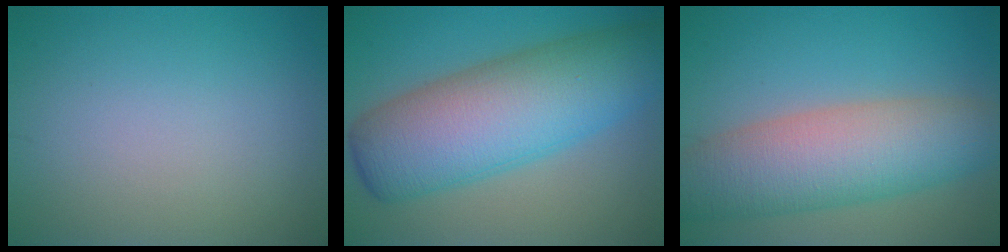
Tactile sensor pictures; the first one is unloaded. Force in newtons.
{"total": 11.5, "press": 11.5, "slide": 0.2}
{"total": 8.9, "press": 8.9, "slide": 0.5}